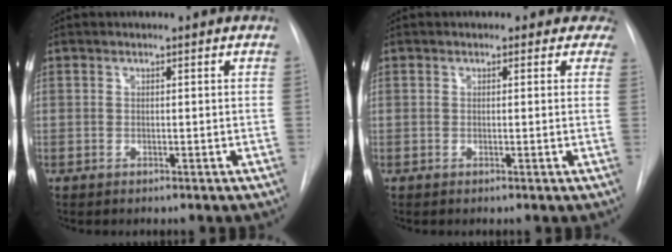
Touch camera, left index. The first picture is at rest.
{"total": 3.6, "force": [2.8, 2.3, 0.0], "torque": [0.028, -0.008, 0.007]}